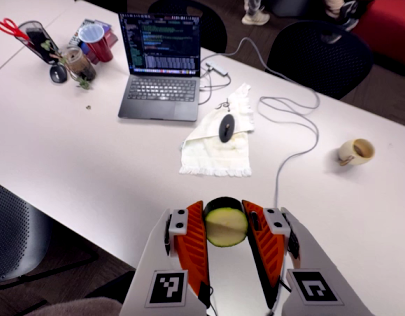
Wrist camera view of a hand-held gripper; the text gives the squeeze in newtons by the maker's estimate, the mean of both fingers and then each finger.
{"total": 12.5, "left": 12.6, "right": 12.4}